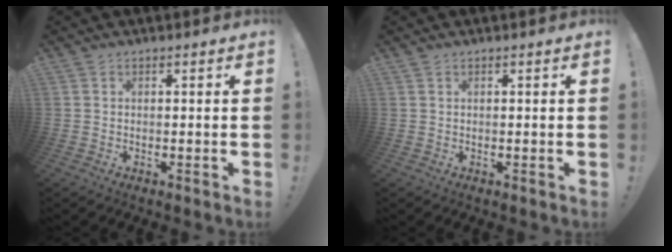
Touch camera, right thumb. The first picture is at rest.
{"total": 0.0}